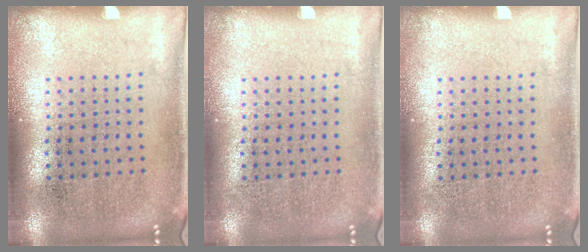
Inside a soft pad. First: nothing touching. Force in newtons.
{"total": 0.0}
{"total": 0.0}